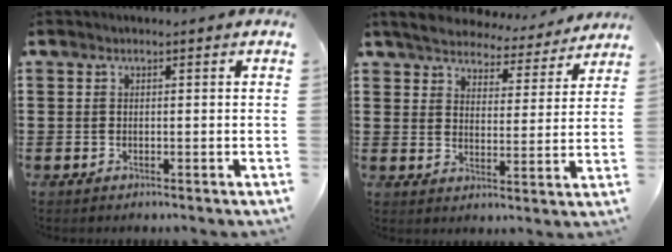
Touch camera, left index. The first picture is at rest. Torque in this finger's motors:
{"motor_torque": [2.14, 0.00, 0.43, 0.05]}